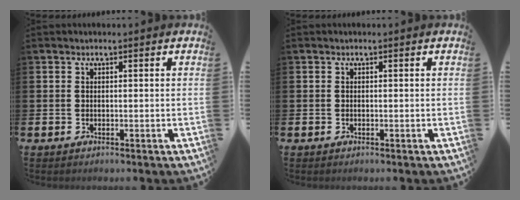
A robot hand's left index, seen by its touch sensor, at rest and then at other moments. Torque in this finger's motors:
{"motor_torque": [-0.15, 0.06, -0.11, -0.01]}